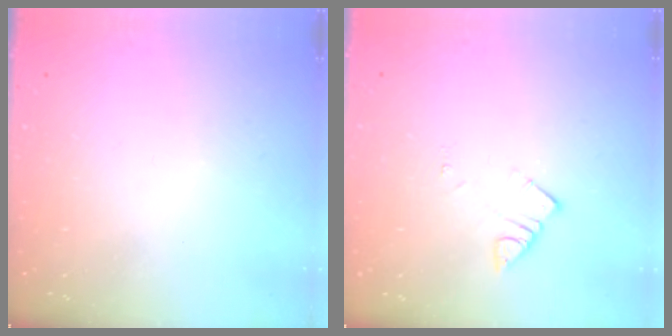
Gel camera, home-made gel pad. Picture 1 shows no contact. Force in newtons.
{"total": 3.5, "press": 3.5, "slide": 0.2}